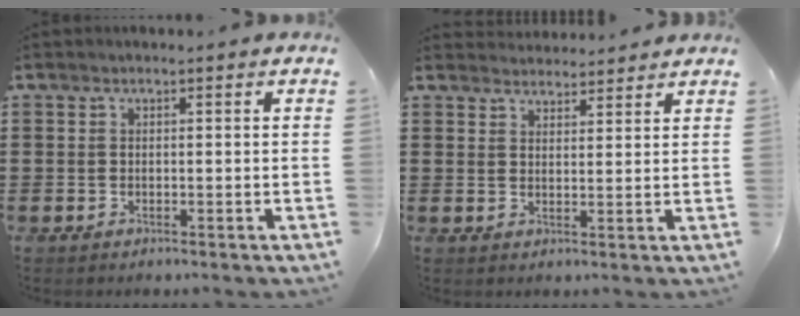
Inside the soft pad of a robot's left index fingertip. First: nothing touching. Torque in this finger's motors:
{"motor_torque": [-0.06, -0.09, 0.19, 0.01]}